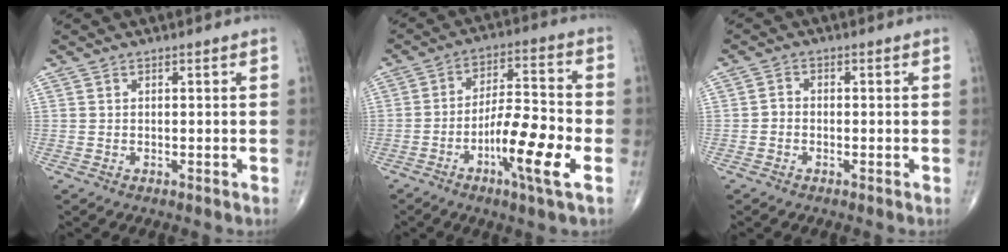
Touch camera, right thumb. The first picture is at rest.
{"total": 12.9, "force": [-4.8, 2.2, 11.8], "torque": [-0.206, 0.024, -0.084]}
{"total": 1.5, "force": [-0.6, 1.2, 0.7], "torque": [-0.004, 0.006, -0.017]}